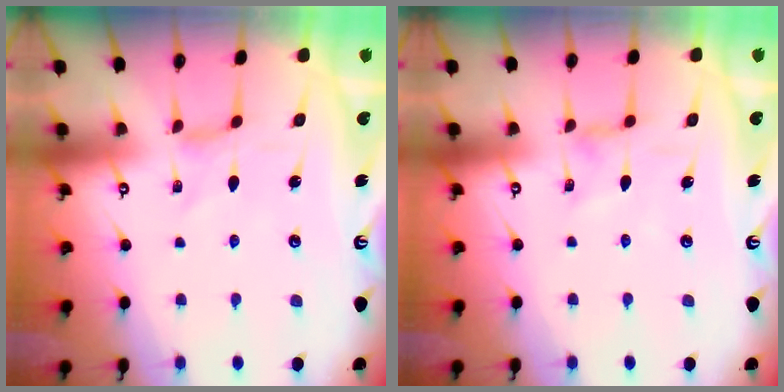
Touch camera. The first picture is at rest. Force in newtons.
{"total": 1.1, "press": 1.1, "slide": 0.1}